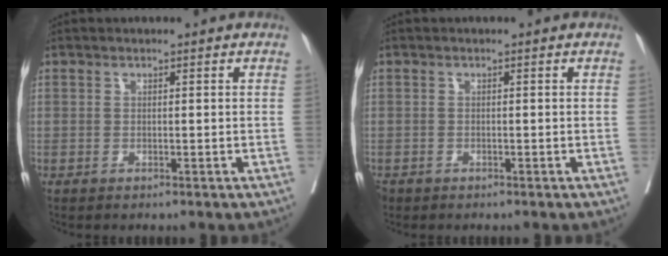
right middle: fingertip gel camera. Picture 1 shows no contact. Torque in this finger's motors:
{"motor_torque": [-0.04, 0.04, 0.01, 0.00]}